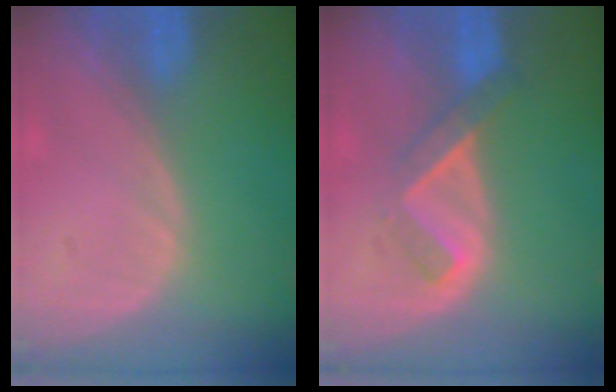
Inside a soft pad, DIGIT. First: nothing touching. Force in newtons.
{"total": 5.1, "press": 4.3, "slide": 2.7}